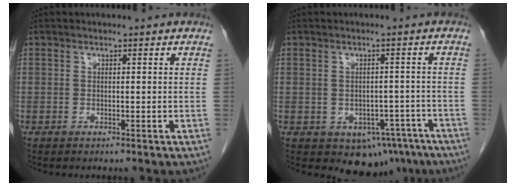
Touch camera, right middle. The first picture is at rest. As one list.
[{"total": 7.5, "force": [-4.7, 4.9, 3.0], "torque": [-0.017, 0.012, -0.057]}]